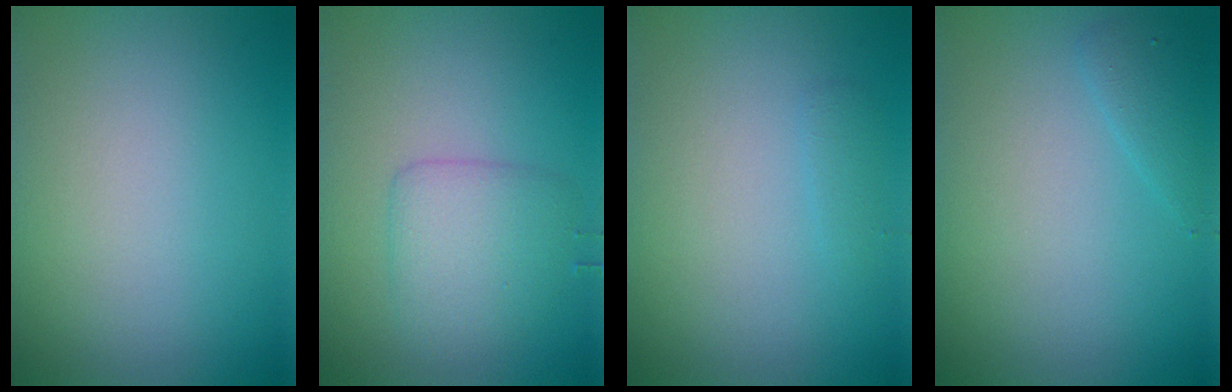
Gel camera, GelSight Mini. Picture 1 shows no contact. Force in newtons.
{"total": 3.2, "press": 3.2, "slide": 0.1}
{"total": 0.7, "press": 0.7, "slide": 0.1}
{"total": 1.4, "press": 1.4, "slide": 0.1}